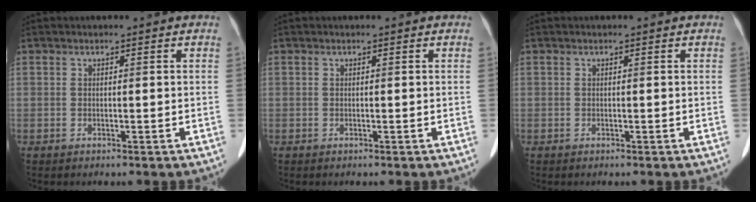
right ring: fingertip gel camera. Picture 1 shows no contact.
{"total": 0.0}
{"total": 0.0}